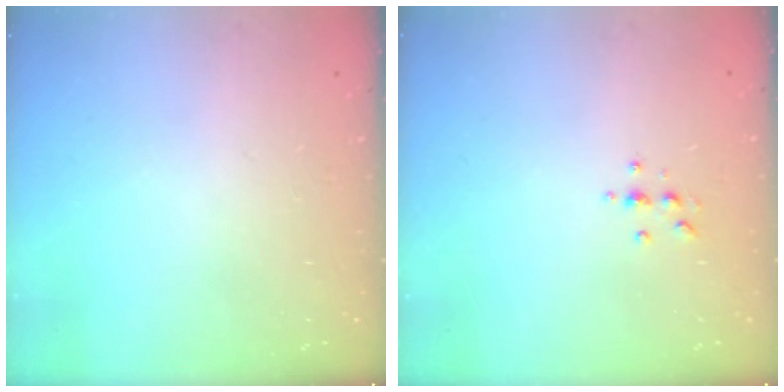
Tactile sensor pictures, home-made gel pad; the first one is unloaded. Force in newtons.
{"total": 4.1, "press": 4.1, "slide": 0.5}